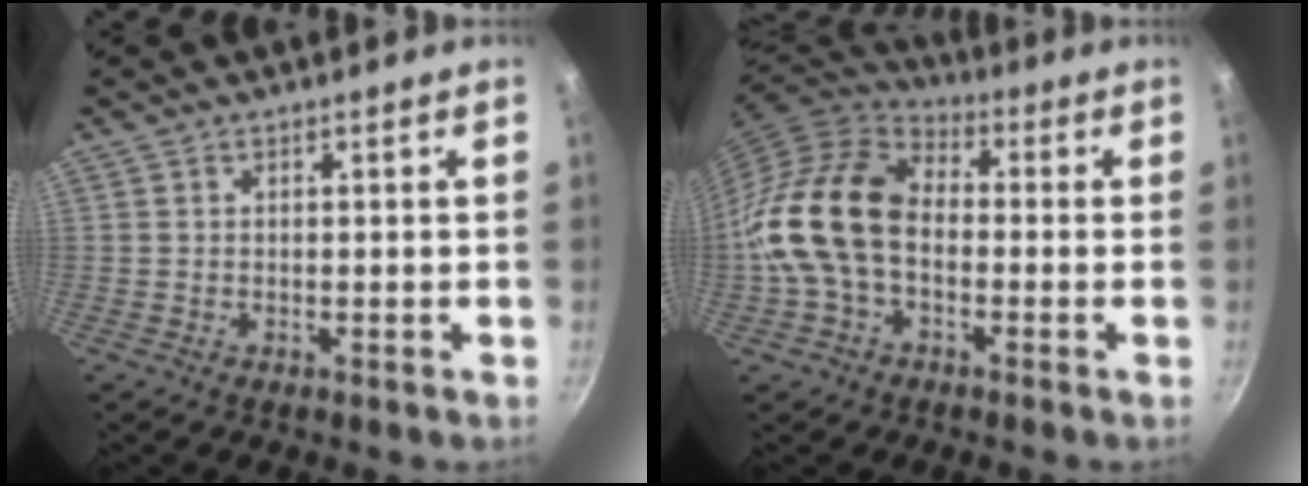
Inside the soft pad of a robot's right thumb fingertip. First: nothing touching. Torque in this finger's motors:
{"motor_torque": [2.41, 2.60, 1.23, -1.23, 0.49]}